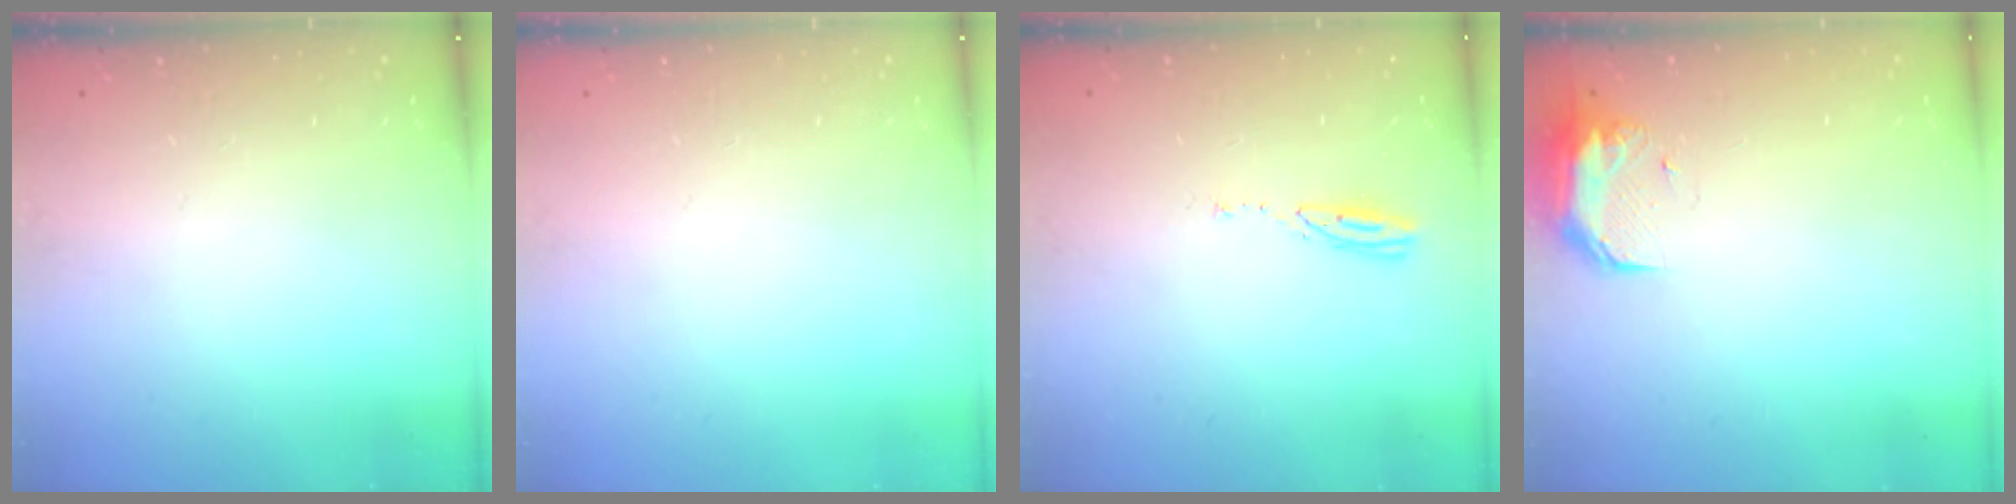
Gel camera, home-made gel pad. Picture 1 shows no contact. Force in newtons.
{"total": 0.0}
{"total": 3.7, "press": 3.7, "slide": 0.3}
{"total": 9.1, "press": 9.0, "slide": 1.5}